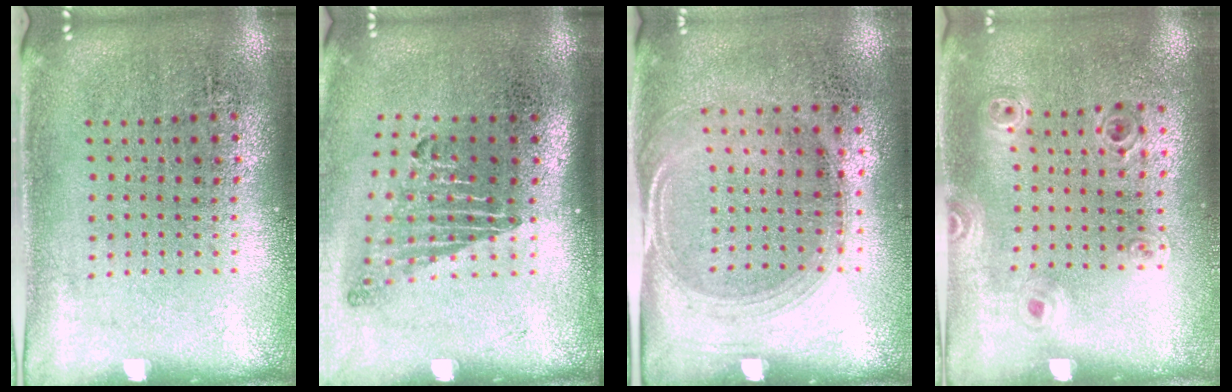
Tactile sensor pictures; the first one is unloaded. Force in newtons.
{"total": 1.8, "press": 1.2, "slide": 1.3}
{"total": 1.5, "press": 1.3, "slide": 0.7}
{"total": 0.9, "press": 0.9, "slide": 0.0}